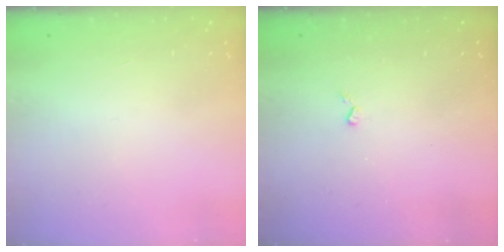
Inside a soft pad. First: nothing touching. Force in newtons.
{"total": 3.1, "press": 3.1, "slide": 0.5}